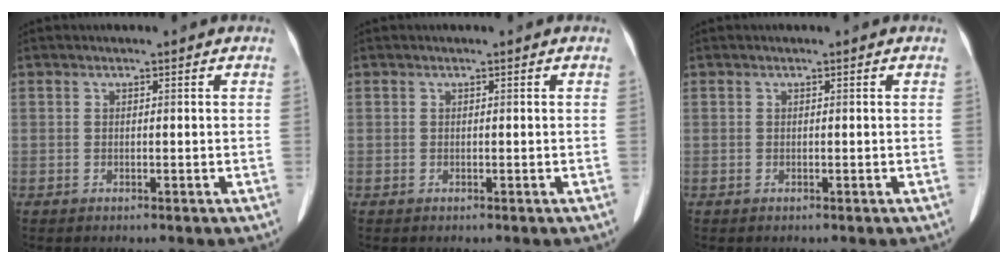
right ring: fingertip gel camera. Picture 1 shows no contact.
{"total": 0.0}
{"total": 0.0}